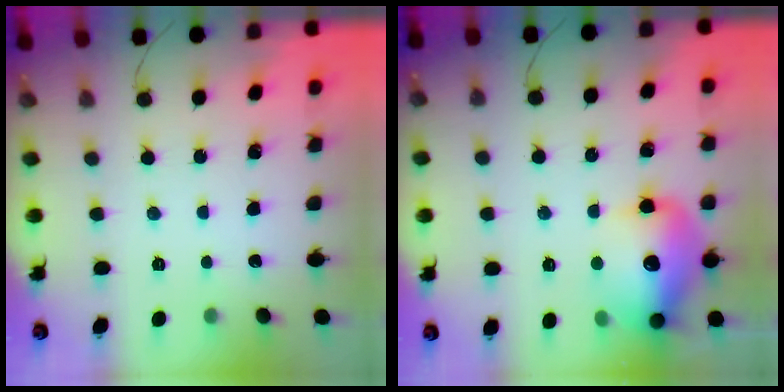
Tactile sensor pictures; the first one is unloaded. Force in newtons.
{"total": 18.3, "press": 18.2, "slide": 1.6}